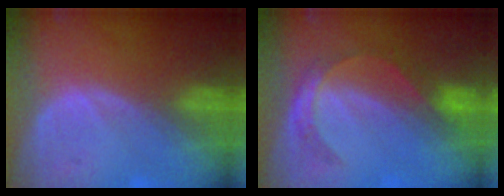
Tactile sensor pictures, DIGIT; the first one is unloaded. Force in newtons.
{"total": 4.6, "press": 4.6, "slide": 0.2}